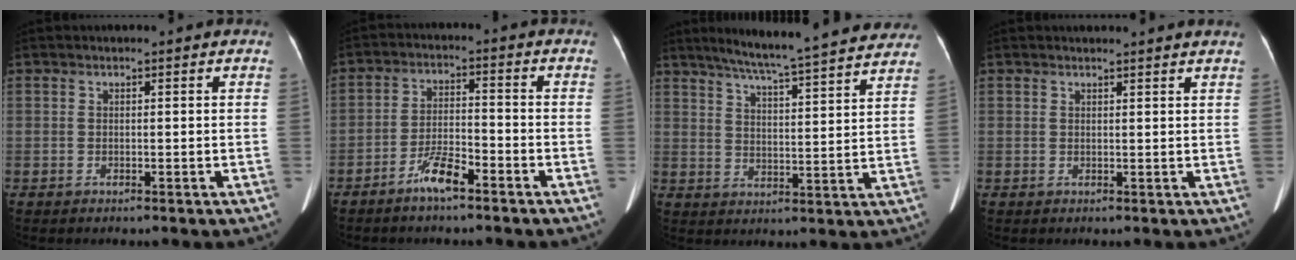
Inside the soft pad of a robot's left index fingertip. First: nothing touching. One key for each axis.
{"total": 5.5, "fx": -4.0, "fy": 0.9, "fz": 3.7, "tx": -0.078, "ty": 0.000, "tz": -0.075}
{"total": 22.2, "fx": 19.6, "fy": 1.3, "fz": 10.3, "tx": -0.157, "ty": -0.003, "tz": 0.256}
{"total": 4.3, "fx": 4.1, "fy": -0.2, "fz": 1.1, "tx": -0.011, "ty": 0.010, "tz": 0.036}